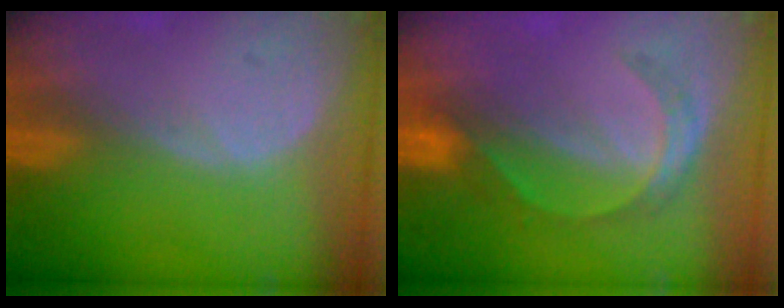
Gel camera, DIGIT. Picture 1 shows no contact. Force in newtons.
{"total": 4.6, "press": 4.6, "slide": 0.2}